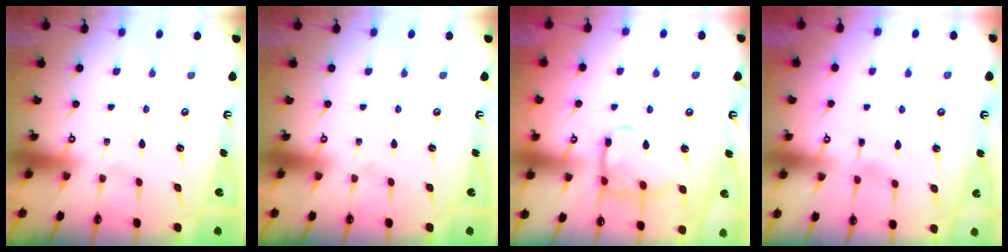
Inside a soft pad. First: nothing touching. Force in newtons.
{"total": 0.0}
{"total": 13.1, "press": 13.1, "slide": 1.1}
{"total": 4.1, "press": 4.0, "slide": 0.7}